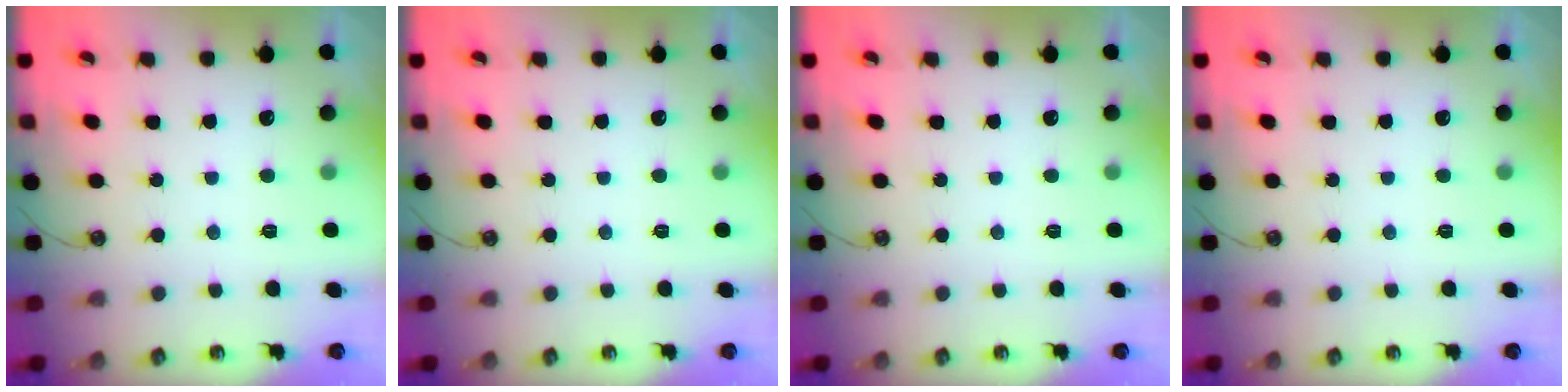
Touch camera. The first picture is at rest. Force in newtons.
{"total": 0.0}
{"total": 0.0}
{"total": 0.0}